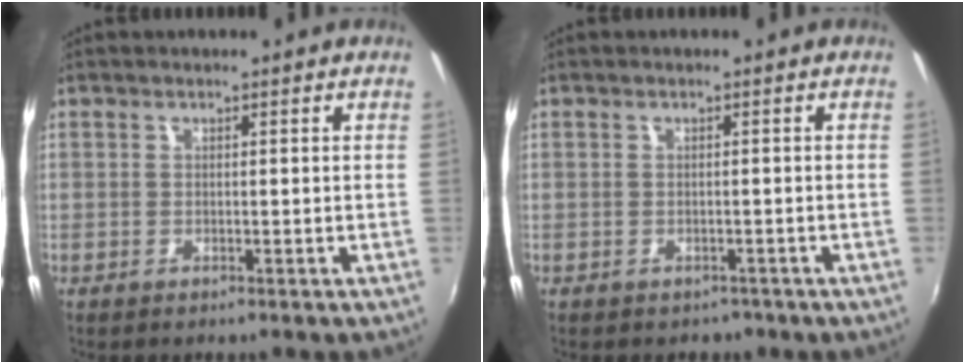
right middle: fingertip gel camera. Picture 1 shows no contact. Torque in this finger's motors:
{"motor_torque": [-0.12, -0.34, -0.16, -0.01]}